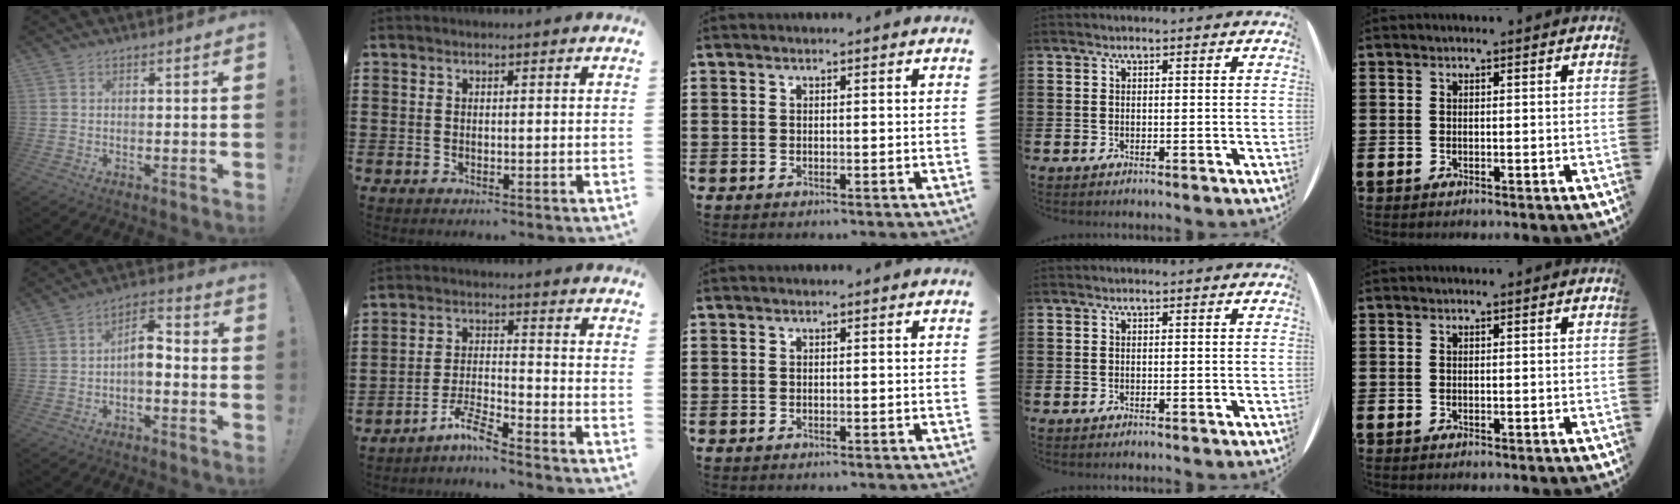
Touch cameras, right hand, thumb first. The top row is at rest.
{"thumb": {"total": 6.8, "force": [-1.8, 3.8, 5.3], "torque": [-0.095, 0.011, -0.032]}, "index": {"total": 5.2, "force": [-4.6, 0.1, 2.4], "torque": [-0.065, -0.006, -0.094]}}